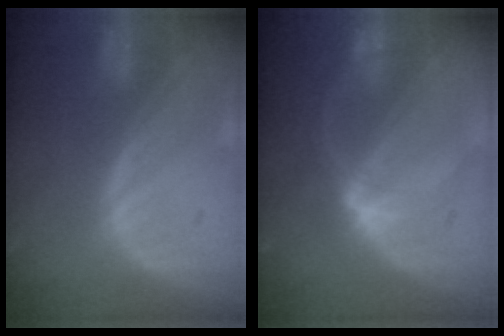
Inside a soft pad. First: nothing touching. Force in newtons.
{"total": 5.2, "press": 4.8, "slide": 1.9}